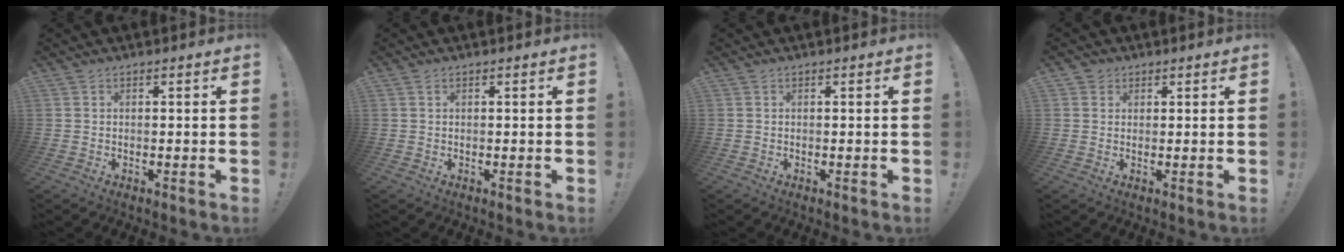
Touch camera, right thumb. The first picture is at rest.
{"total": 0.0}
{"total": 0.0}
{"total": 2.2, "force": [1.1, 1.9, 0.3], "torque": [-0.009, 0.001, 0.020]}